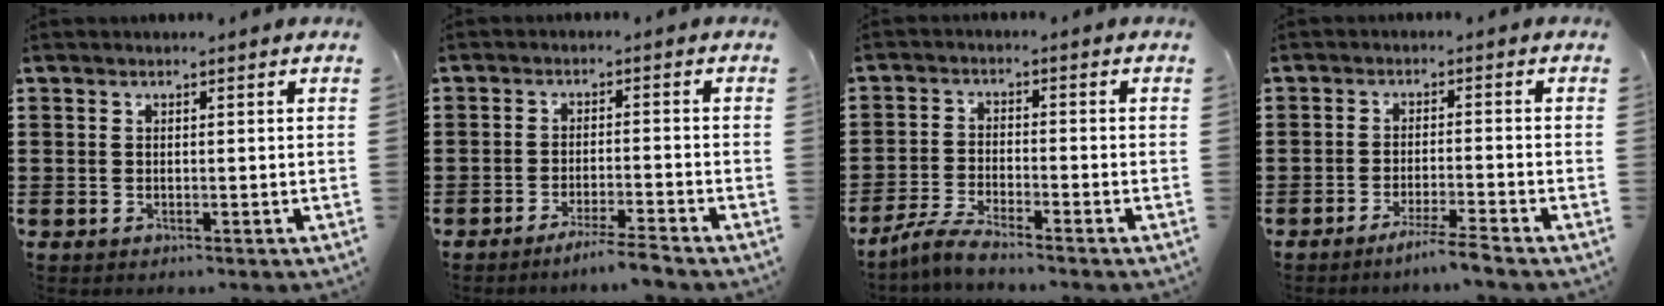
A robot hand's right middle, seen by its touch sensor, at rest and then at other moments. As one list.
[{"total": 3.8, "force": [-3.4, -0.5, 1.5], "torque": [-0.021, -0.003, -0.064]}, {"total": 4.0, "force": [-3.6, 0.0, 1.8], "torque": [-0.052, -0.009, -0.075]}, {"total": 3.8, "force": [-3.2, -0.5, 2.0], "torque": [-0.031, -0.005, -0.057]}]